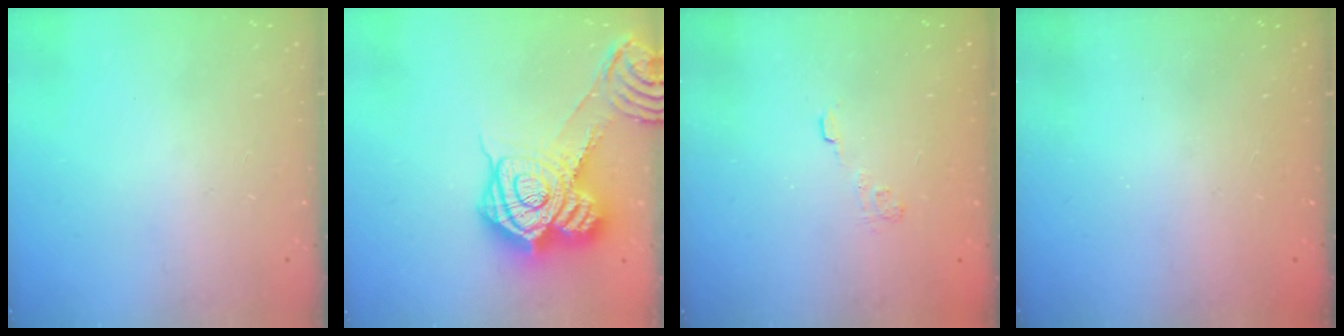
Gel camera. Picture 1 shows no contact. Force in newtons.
{"total": 24.2, "press": 24.1, "slide": 1.9}
{"total": 2.9, "press": 2.5, "slide": 1.4}
{"total": 2.3, "press": 2.2, "slide": 0.8}